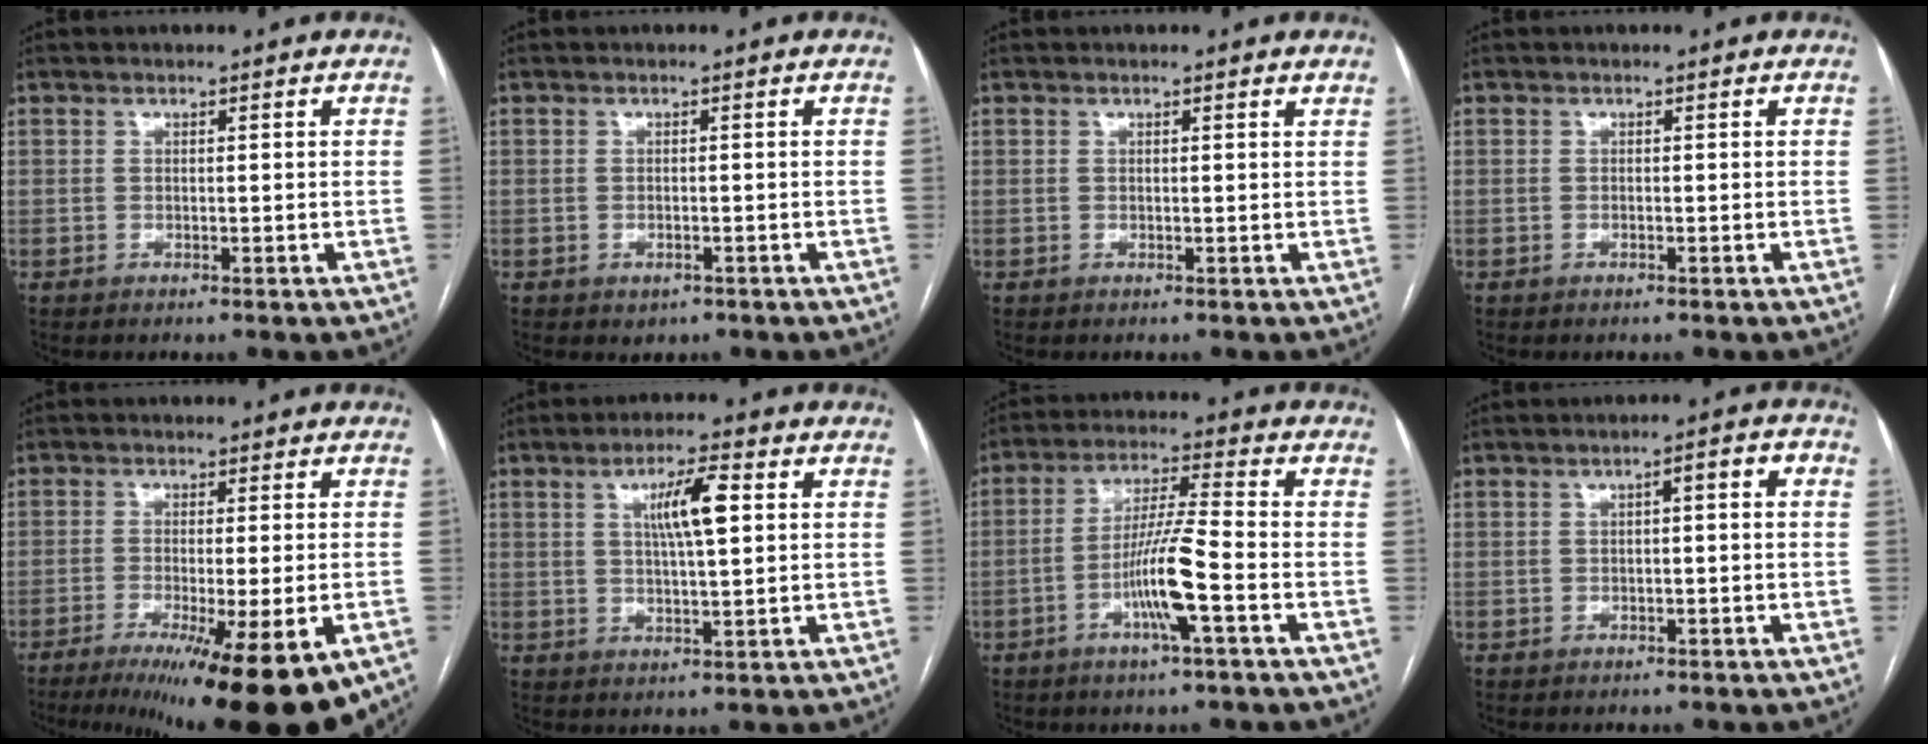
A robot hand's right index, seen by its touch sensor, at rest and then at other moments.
{"total": 1.5, "force": [-0.7, 1.1, 0.7], "torque": [-0.009, 0.001, 0.000]}
{"total": 1.1, "force": [1.0, 0.1, 0.4], "torque": [-0.010, -0.001, 0.005]}
{"total": 0.0}
{"total": 17.8, "force": [-10.9, 1.7, 14.0], "torque": [-0.152, -0.040, -0.159]}
{"total": 7.0, "force": [1.9, 1.0, 6.7], "torque": [-0.119, 0.008, 0.035]}
{"total": 9.6, "force": [-3.5, -0.2, 8.9], "torque": [-0.174, -0.001, -0.067]}
{"total": 3.4, "force": [0.3, 0.9, 3.3], "torque": [-0.043, 0.020, 0.002]}